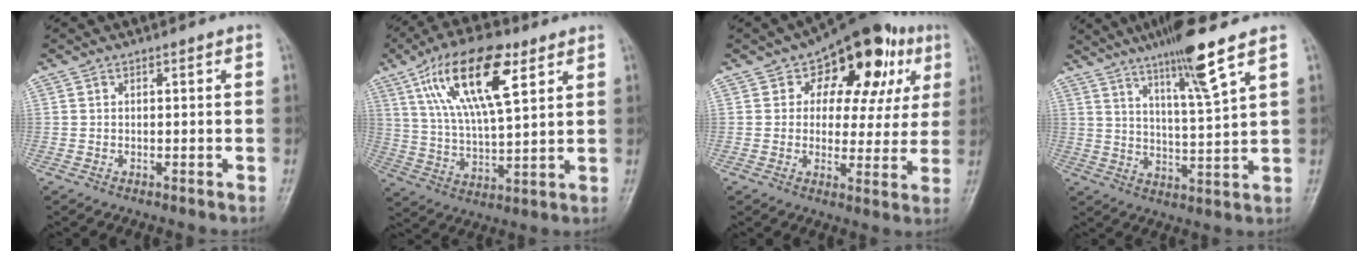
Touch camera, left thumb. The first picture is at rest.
{"total": 17.4, "force": [8.0, 6.4, 14.0], "torque": [-0.241, -0.016, 0.146]}
{"total": 17.2, "force": [7.3, 10.8, 11.2], "torque": [-0.076, -0.004, 0.093]}
{"total": 11.5, "force": [7.3, 0.3, 8.8], "torque": [-0.151, -0.043, 0.128]}